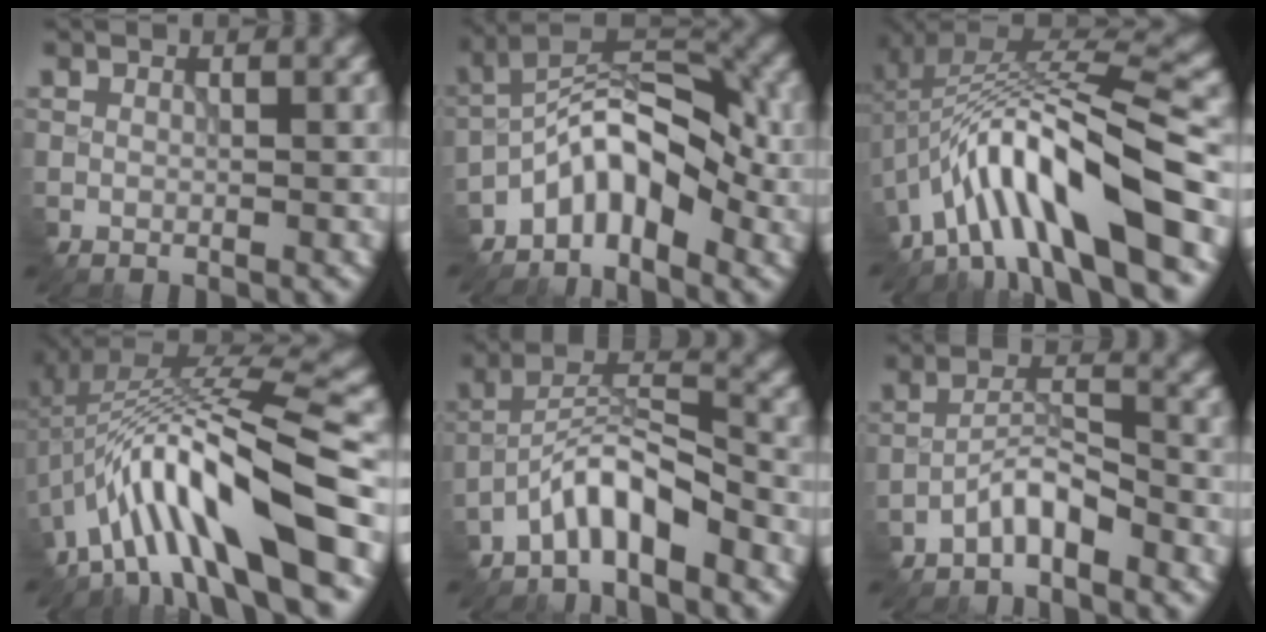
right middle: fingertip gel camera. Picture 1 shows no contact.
{"total": 7.1, "force": [-3.6, 3.5, 5.1], "torque": [-0.067, 0.021, -0.072]}
{"total": 12.1, "force": [-5.4, 3.0, 10.4], "torque": [-0.171, 0.022, -0.090]}
{"total": 12.9, "force": [-4.9, 3.1, 11.6], "torque": [-0.195, 0.020, -0.079]}
{"total": 5.3, "force": [-3.9, 1.3, 3.3], "torque": [-0.063, 0.013, -0.079]}
{"total": 3.2, "force": [-2.5, 0.8, 1.8], "torque": [-0.035, 0.014, -0.051]}